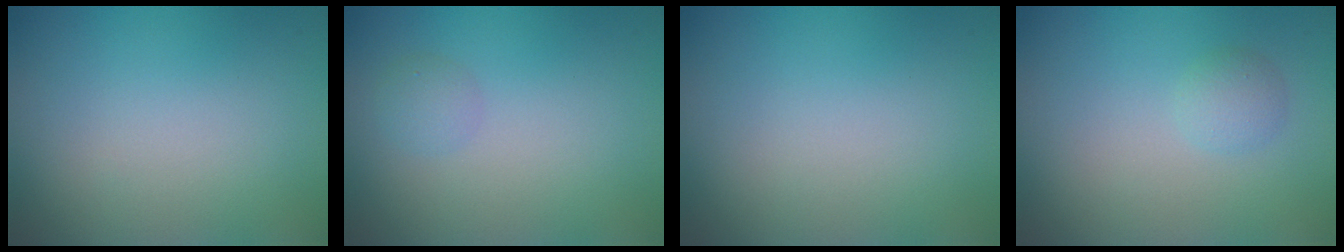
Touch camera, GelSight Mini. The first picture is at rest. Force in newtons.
{"total": 1.2, "press": 1.2, "slide": 0.0}
{"total": 0.0}
{"total": 1.3, "press": 1.3, "slide": 0.0}